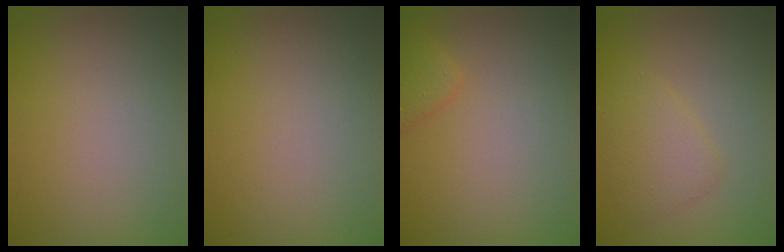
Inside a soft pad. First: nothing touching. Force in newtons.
{"total": 0.0}
{"total": 1.9, "press": 1.9, "slide": 0.1}
{"total": 2.4, "press": 2.4, "slide": 0.1}